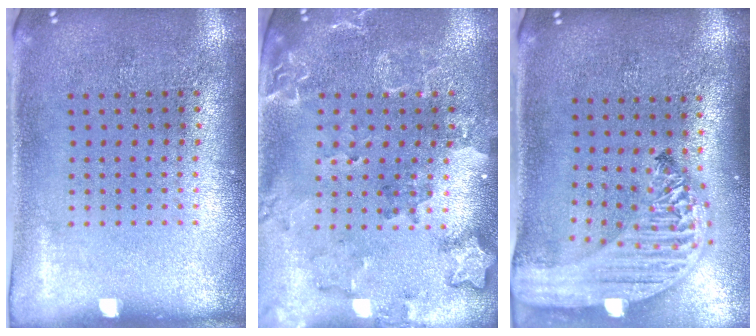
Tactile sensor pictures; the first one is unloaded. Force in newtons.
{"total": 2.0, "press": 1.9, "slide": 0.7}
{"total": 3.2, "press": 2.4, "slide": 2.1}